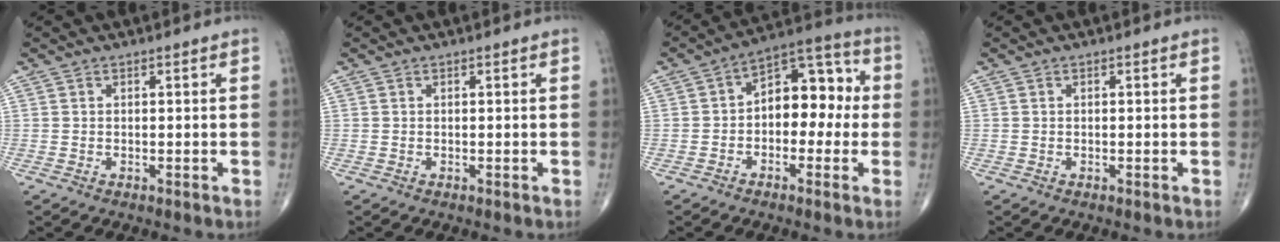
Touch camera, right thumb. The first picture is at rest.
{"total": 0.0}
{"total": 11.7, "force": [-0.4, 7.3, 9.2], "torque": [-0.095, 0.043, -0.021]}
{"total": 0.0}